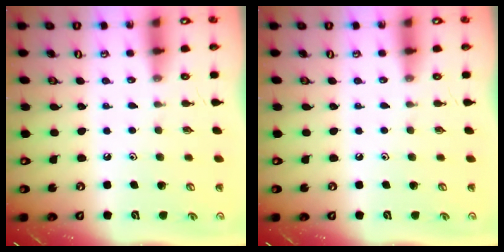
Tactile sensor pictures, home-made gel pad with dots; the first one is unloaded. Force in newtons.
{"total": 0.0}